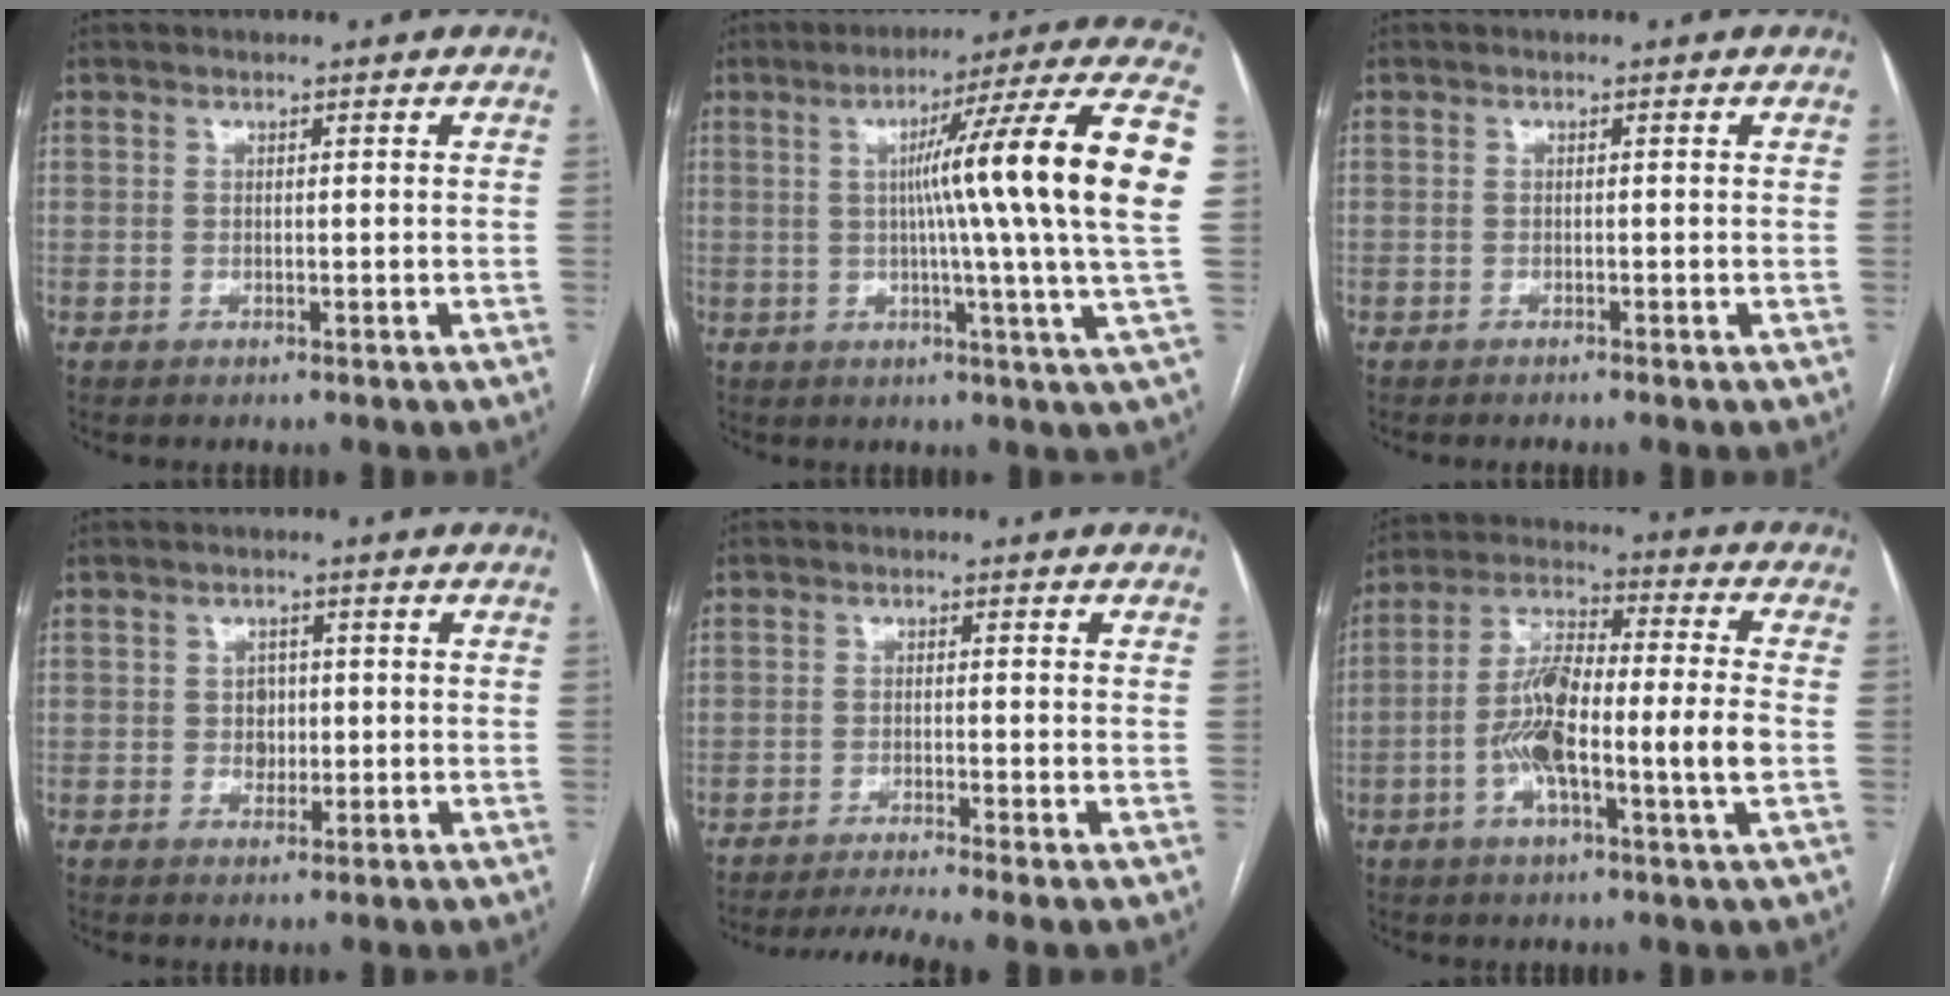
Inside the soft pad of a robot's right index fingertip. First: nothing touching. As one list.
[{"total": 20.1, "force": [2.3, -2.2, 19.8], "torque": [-0.252, 0.010, 0.014]}, {"total": 0.7, "force": [-0.6, -0.3, 0.3], "torque": [-0.005, 0.002, -0.013]}, {"total": 2.6, "force": [0.0, 2.2, 1.4], "torque": [-0.015, 0.005, 0.002]}, {"total": 5.8, "force": [-4.8, -1.4, 2.8], "torque": [-0.046, -0.013, -0.080]}, {"total": 13.4, "force": [-2.7, 1.6, 13.1], "torque": [-0.250, 0.014, -0.053]}]